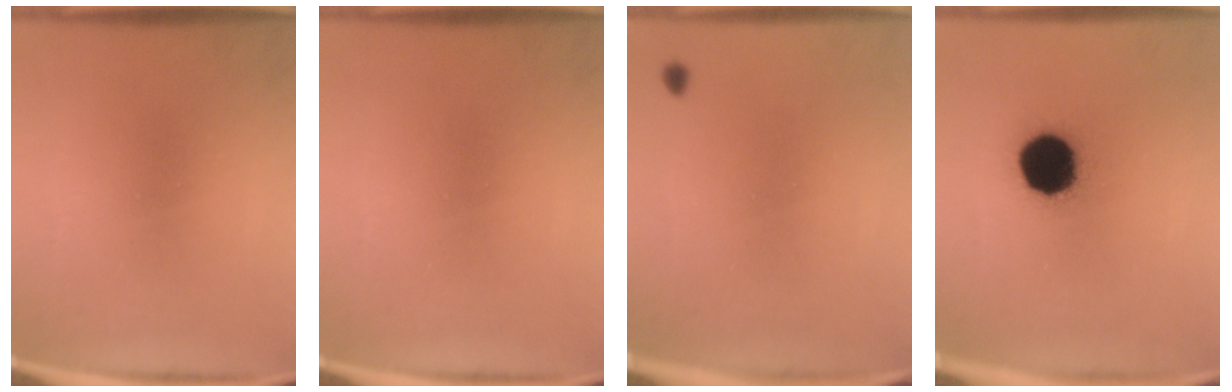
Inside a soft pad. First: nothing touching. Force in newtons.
{"total": 0.0}
{"total": 0.8}
{"total": 15.4}